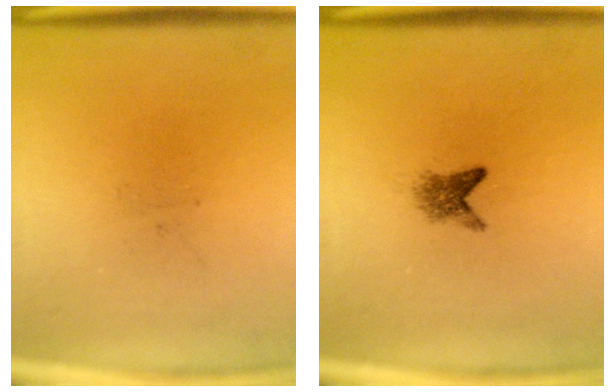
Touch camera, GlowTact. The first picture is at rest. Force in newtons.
{"total": 2.1}